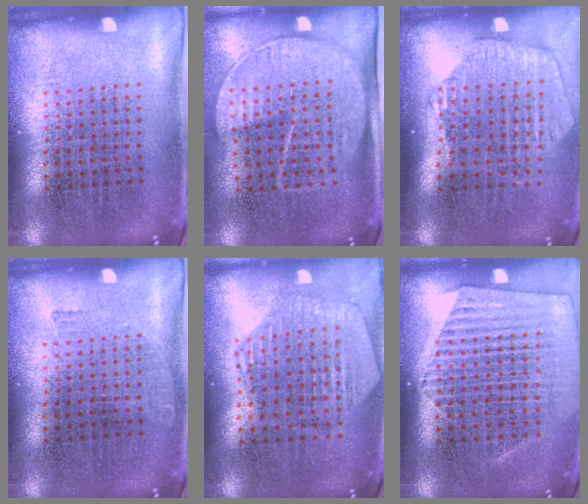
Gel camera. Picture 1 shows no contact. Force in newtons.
{"total": 1.8, "press": 1.4, "slide": 1.0}
{"total": 1.8, "press": 1.6, "slide": 0.9}
{"total": 0.5, "press": 0.5, "slide": 0.1}
{"total": 1.1, "press": 1.1, "slide": 0.2}
{"total": 1.5, "press": 1.5, "slide": 0.5}